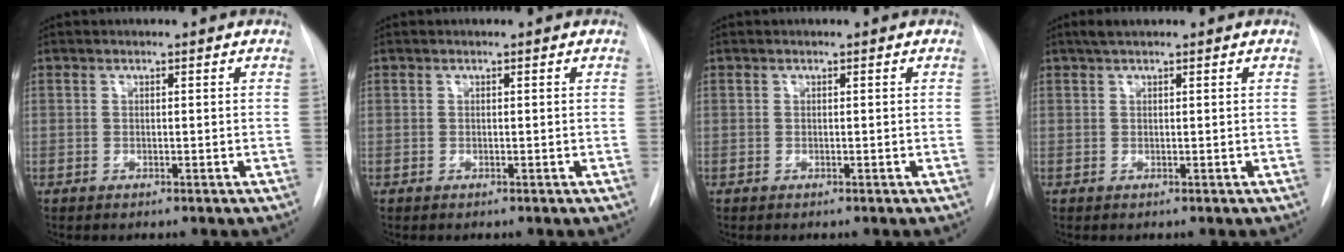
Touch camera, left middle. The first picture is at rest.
{"total": 0.0}
{"total": 0.0}
{"total": 1.8, "force": [1.4, 0.3, 1.1], "torque": [-0.022, 0.012, 0.024]}